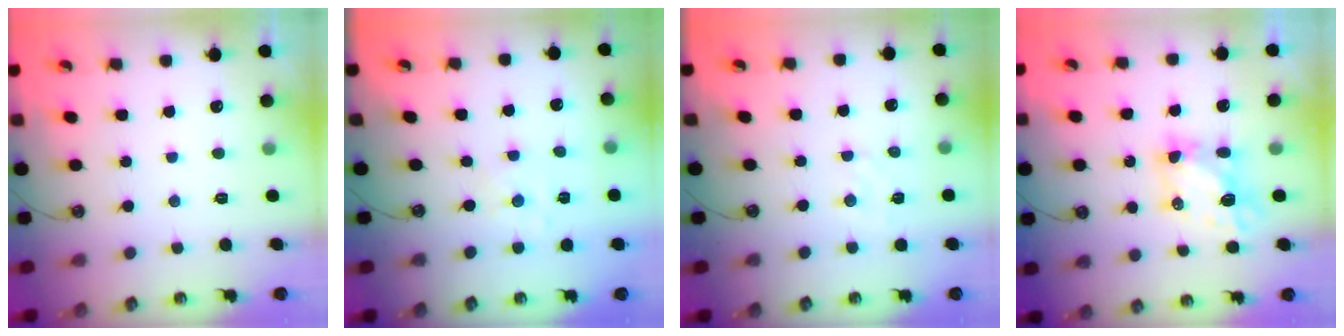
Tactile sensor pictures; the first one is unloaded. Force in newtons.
{"total": 0.0}
{"total": 4.8, "press": 4.7, "slide": 0.4}
{"total": 5.7, "press": 5.7, "slide": 0.1}